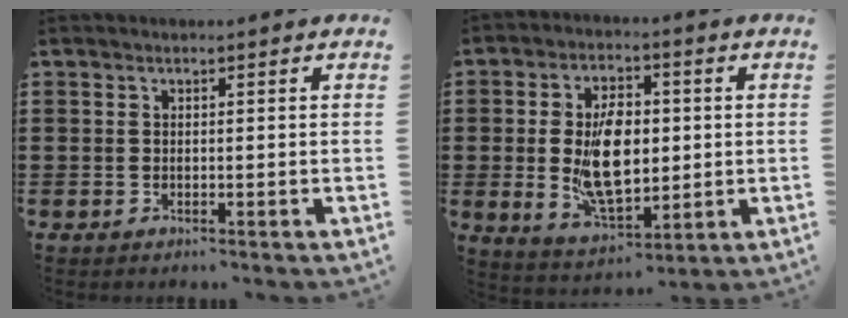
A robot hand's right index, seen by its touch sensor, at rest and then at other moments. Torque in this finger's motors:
{"motor_torque": [2.14, 0.00, 1.06, 0.21]}